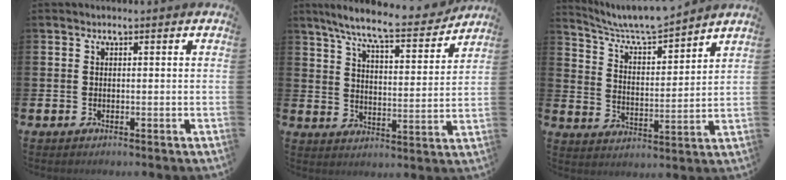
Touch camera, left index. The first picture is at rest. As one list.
[{"total": 8.5, "force": [7.6, 0.7, 3.6], "torque": [-0.093, -0.047, 0.130]}, {"total": 7.0, "force": [6.7, 0.6, 1.9], "torque": [-0.069, -0.048, 0.116]}]